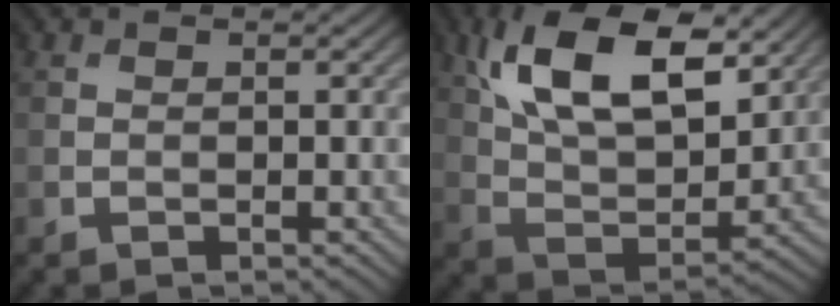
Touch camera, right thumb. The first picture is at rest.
{"total": 14.5, "force": [7.2, 6.7, 10.7], "torque": [-0.214, -0.003, 0.129]}